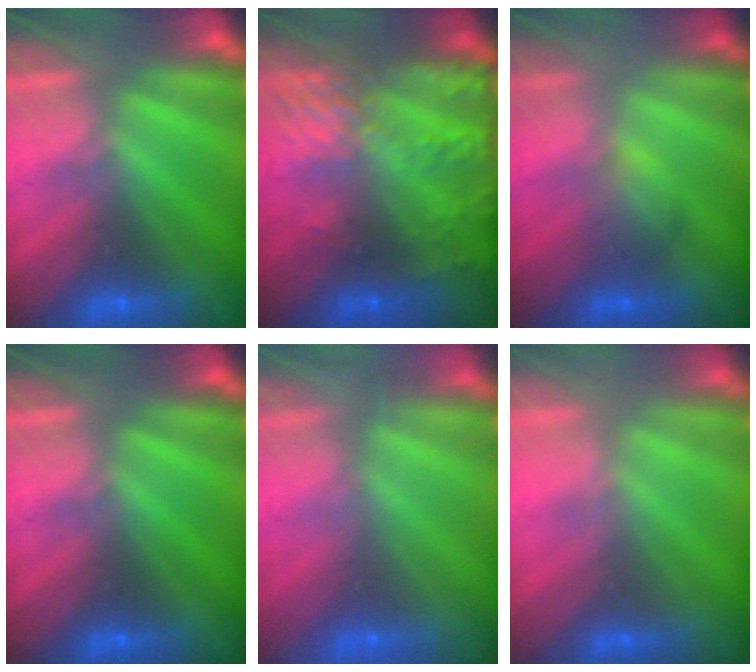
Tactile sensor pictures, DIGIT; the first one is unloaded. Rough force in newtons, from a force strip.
{"total": 8.4}
{"total": 2.2}
{"total": 0.0}
{"total": 2.4}
{"total": 2.4}